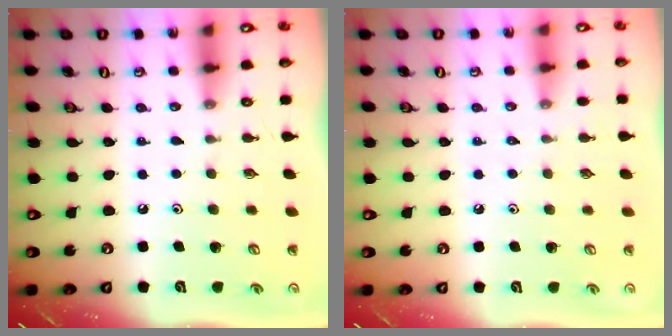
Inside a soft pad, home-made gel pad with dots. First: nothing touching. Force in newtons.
{"total": 1.9, "press": 1.9, "slide": 0.4}